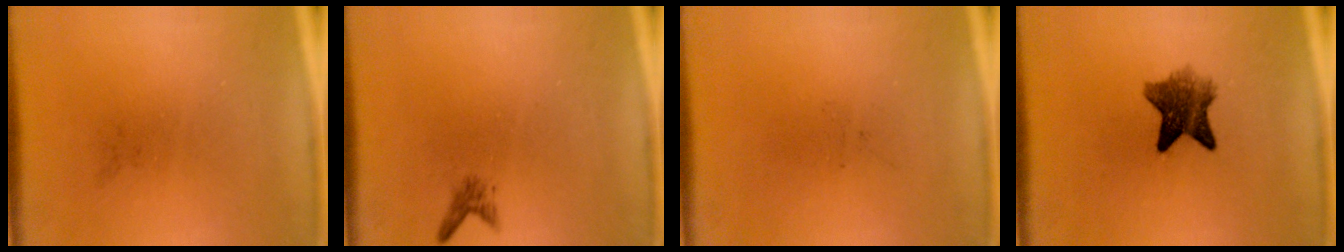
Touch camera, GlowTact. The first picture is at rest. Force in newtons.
{"total": 1.1}
{"total": 0.0}
{"total": 6.5}